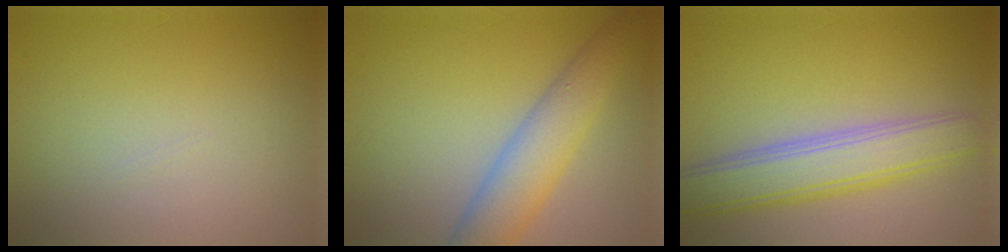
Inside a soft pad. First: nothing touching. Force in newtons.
{"total": 5.0, "press": 5.0, "slide": 0.2}
{"total": 5.6, "press": 5.6, "slide": 0.5}